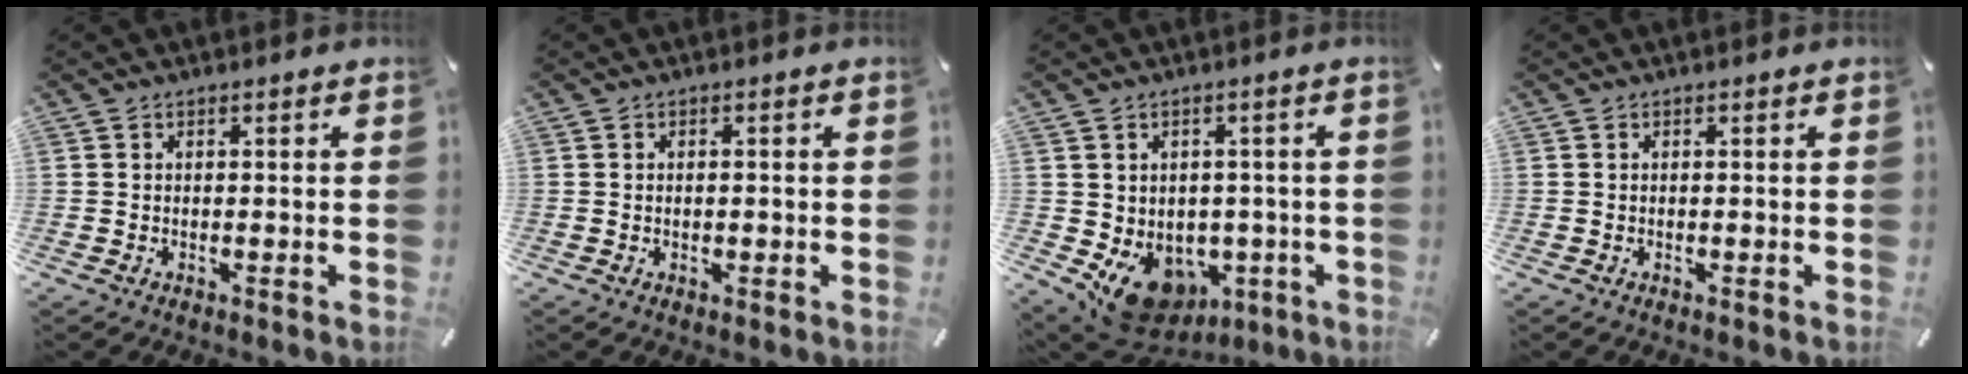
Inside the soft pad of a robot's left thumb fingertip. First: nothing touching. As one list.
[{"total": 0.8, "force": [-0.1, 0.4, 0.7], "torque": [-0.014, 0.000, -0.002]}, {"total": 10.2, "force": [-4.1, 8.2, 4.6], "torque": [-0.074, 0.003, -0.064]}, {"total": 0.0}]